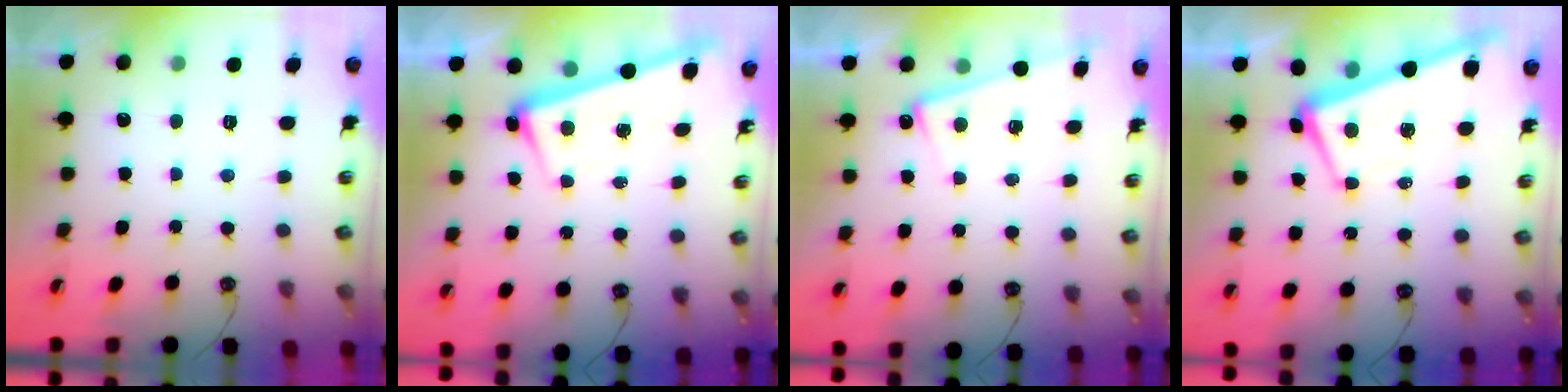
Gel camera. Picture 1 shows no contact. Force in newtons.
{"total": 2.6, "press": 2.4, "slide": 0.9}
{"total": 5.5, "press": 5.5, "slide": 0.3}
{"total": 0.9, "press": 0.5, "slide": 0.7}